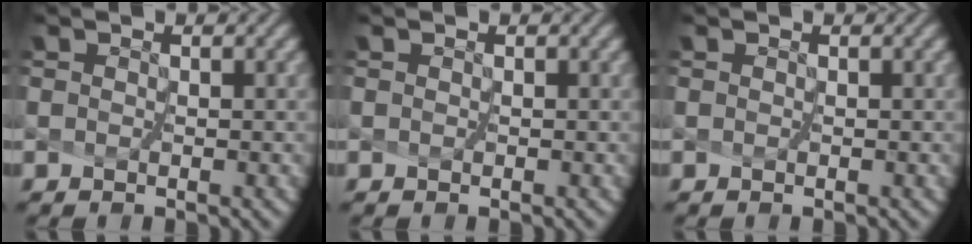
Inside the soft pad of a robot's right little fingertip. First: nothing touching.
{"total": 0.0}
{"total": 0.0}